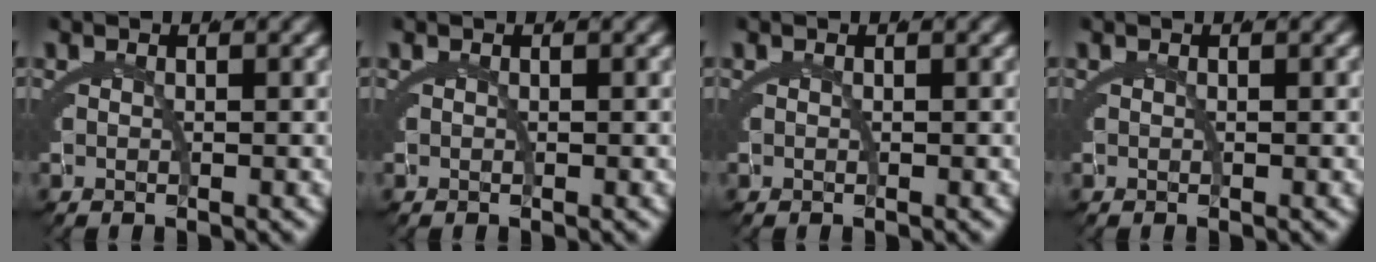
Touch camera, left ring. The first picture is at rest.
{"total": 0.0}
{"total": 0.0}
{"total": 0.0}